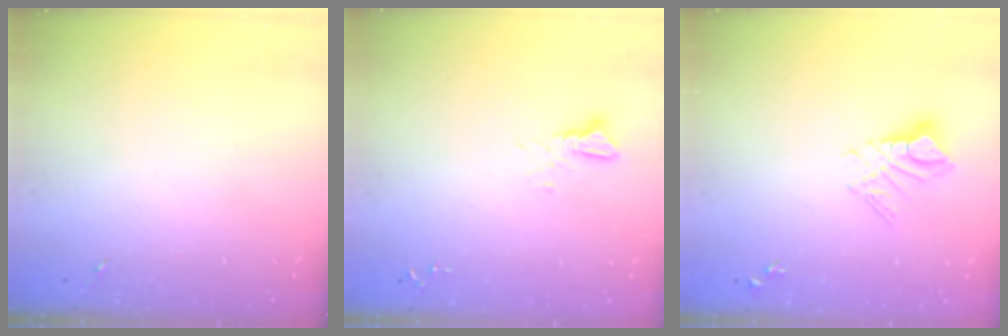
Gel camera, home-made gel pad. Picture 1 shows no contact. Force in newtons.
{"total": 2.4, "press": 2.4, "slide": 0.1}
{"total": 8.9, "press": 8.9, "slide": 0.8}